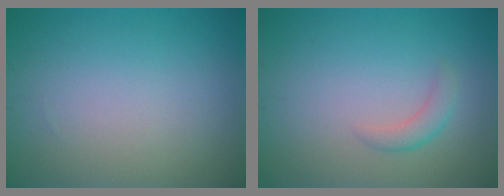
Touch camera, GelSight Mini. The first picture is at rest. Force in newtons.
{"total": 1.5, "press": 1.5, "slide": 0.1}